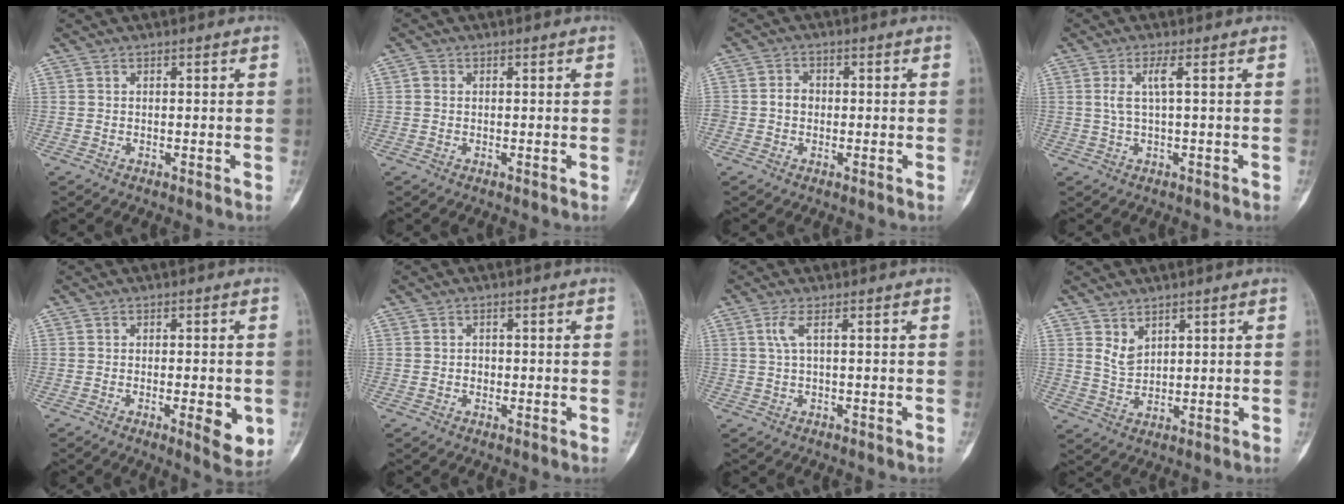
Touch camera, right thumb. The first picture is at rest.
{"total": 1.0, "force": [0.1, 0.9, 0.5], "torque": [-0.006, 0.002, -0.001]}
{"total": 2.9, "force": [-0.3, 2.5, 1.4], "torque": [-0.011, 0.008, -0.009]}
{"total": 3.0, "force": [0.6, 0.1, 2.9], "torque": [-0.081, 0.005, 0.017]}
{"total": 6.6, "force": [-1.7, 2.0, 6.0], "torque": [-0.075, -0.010, -0.017]}
{"total": 1.4, "force": [-0.2, 1.2, 0.7], "torque": [-0.004, 0.005, -0.003]}
{"total": 2.2, "force": [0.6, 0.2, 2.1], "torque": [-0.063, 0.008, 0.016]}
{"total": 3.5, "force": [2.2, 2.0, 1.8], "torque": [-0.023, -0.023, 0.051]}